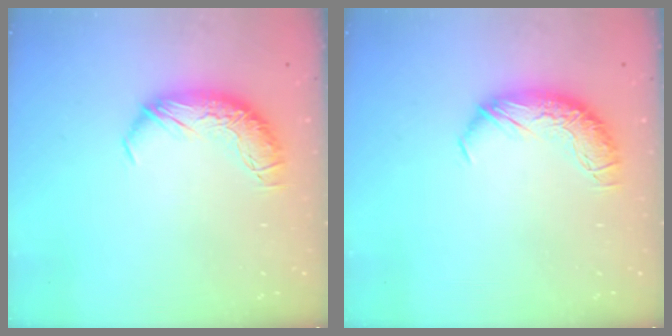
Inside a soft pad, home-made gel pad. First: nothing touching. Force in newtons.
{"total": 0.0}